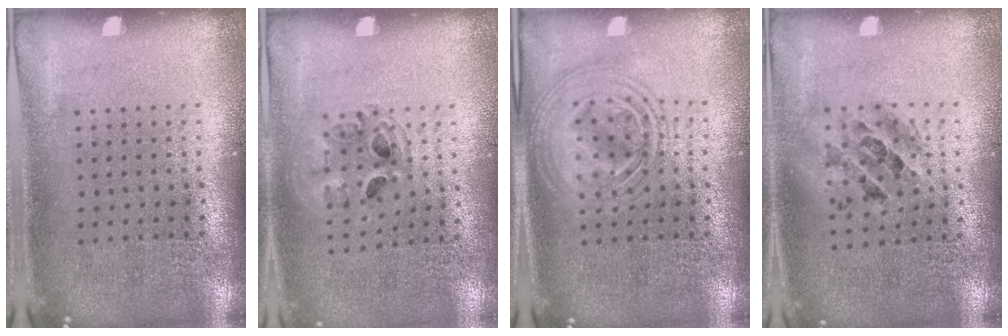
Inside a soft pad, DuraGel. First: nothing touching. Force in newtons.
{"total": 1.0, "press": 1.0, "slide": 0.1}
{"total": 2.4, "press": 2.4, "slide": 0.2}
{"total": 1.3, "press": 1.2, "slide": 0.5}